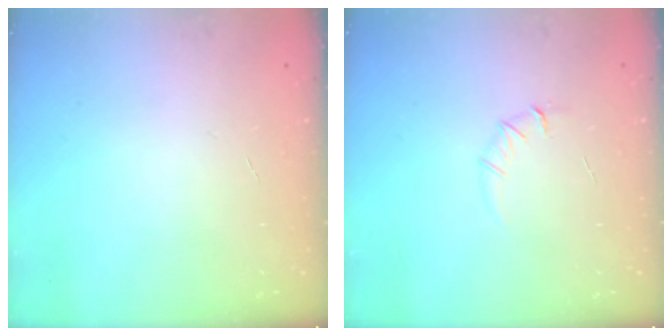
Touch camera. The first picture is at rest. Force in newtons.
{"total": 4.2, "press": 4.0, "slide": 1.3}